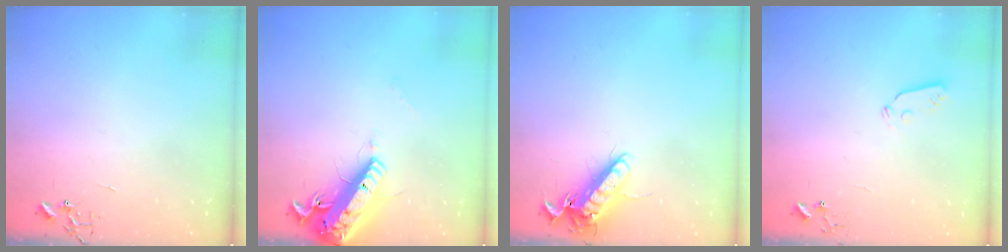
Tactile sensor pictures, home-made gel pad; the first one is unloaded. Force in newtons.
{"total": 18.1, "press": 17.7, "slide": 3.6}
{"total": 12.8, "press": 12.7, "slide": 1.8}
{"total": 3.6, "press": 3.6, "slide": 0.6}